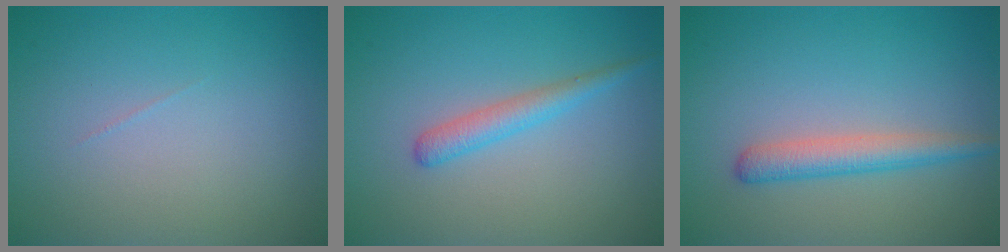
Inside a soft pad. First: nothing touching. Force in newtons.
{"total": 2.1, "press": 2.1, "slide": 0.1}
{"total": 2.8, "press": 2.8, "slide": 0.1}